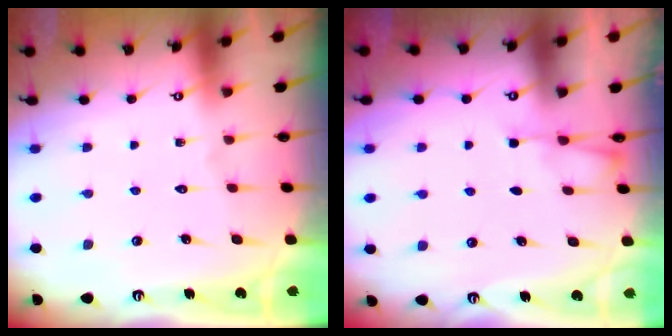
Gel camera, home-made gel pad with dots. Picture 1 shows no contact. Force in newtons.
{"total": 3.7, "press": 3.7, "slide": 0.5}